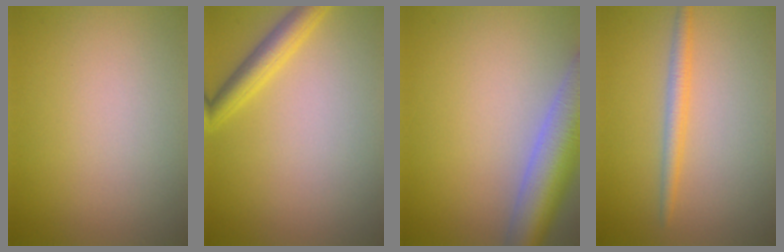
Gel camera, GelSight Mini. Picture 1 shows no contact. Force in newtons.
{"total": 3.0, "press": 3.0, "slide": 0.2}
{"total": 7.9, "press": 7.9, "slide": 0.5}
{"total": 2.1, "press": 2.1, "slide": 0.0}